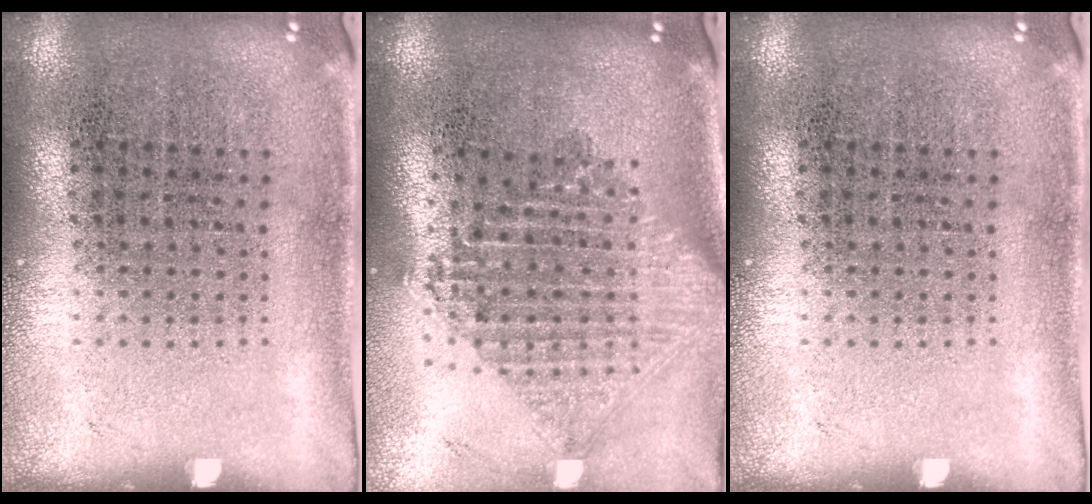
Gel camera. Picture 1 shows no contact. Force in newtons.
{"total": 2.2, "press": 1.7, "slide": 1.4}
{"total": 0.0}